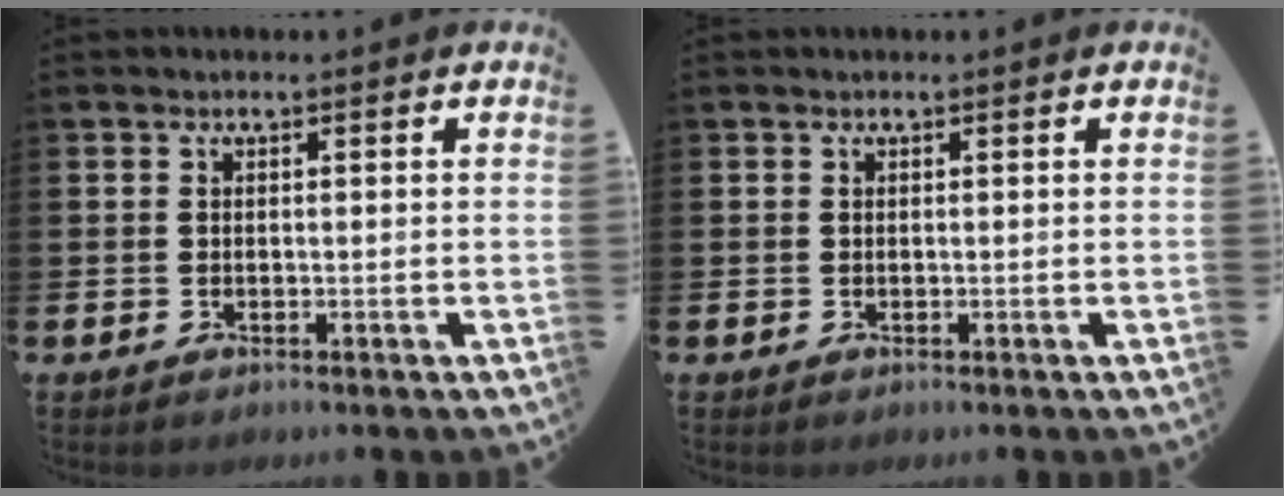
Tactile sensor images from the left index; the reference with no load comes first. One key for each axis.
{"total": 0.0}